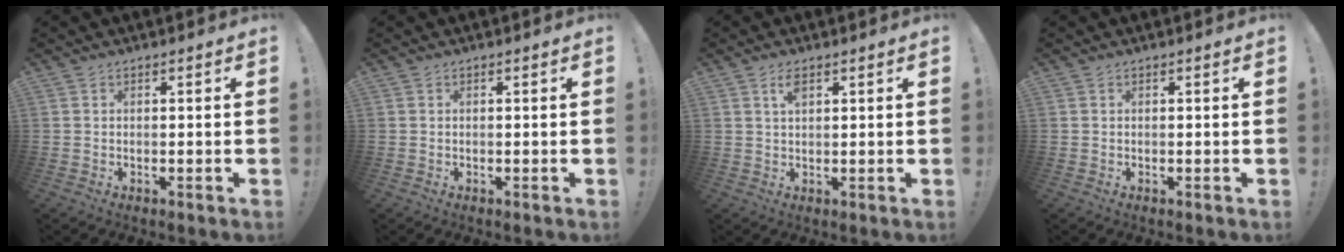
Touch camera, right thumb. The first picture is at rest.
{"total": 0.0}
{"total": 3.0, "force": [1.5, 1.2, 2.3], "torque": [-0.036, -0.003, 0.024]}
{"total": 0.0}